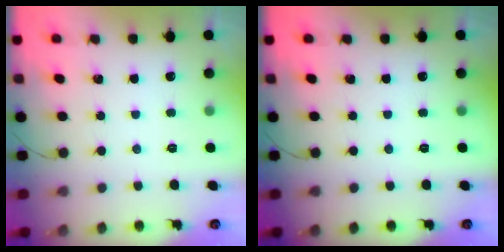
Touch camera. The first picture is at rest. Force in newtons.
{"total": 0.0}